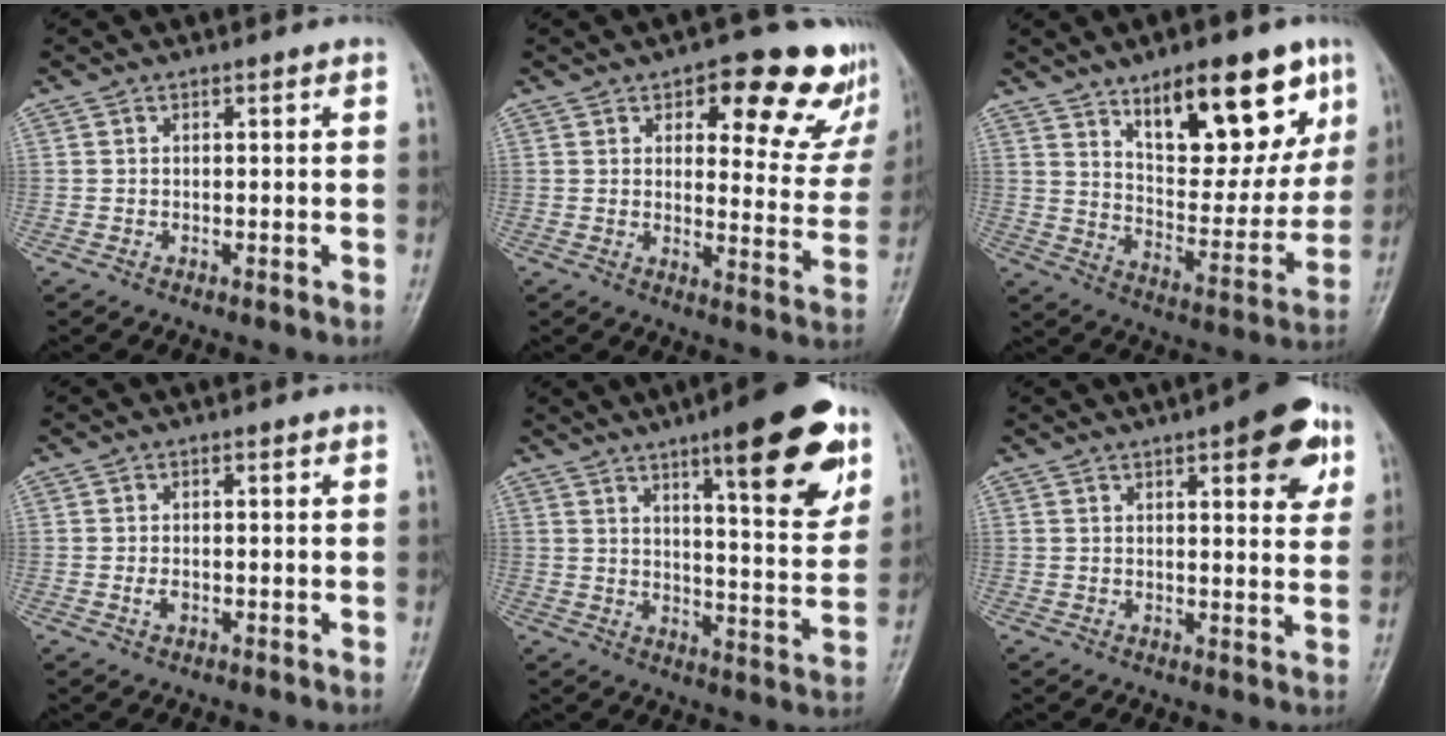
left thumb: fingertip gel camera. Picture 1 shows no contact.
{"total": 17.0, "force": [10.5, 7.7, 10.9], "torque": [-0.068, -0.053, 0.120]}
{"total": 20.3, "force": [11.1, 8.8, 14.6], "torque": [-0.157, -0.056, 0.179]}
{"total": 1.5, "force": [-0.3, 0.9, 1.1], "torque": [-0.021, 0.000, -0.005]}
{"total": 18.0, "force": [9.9, 4.3, 14.3], "torque": [-0.166, -0.048, 0.140]}
{"total": 10.5, "force": [5.0, 3.4, 8.5], "torque": [-0.081, -0.015, 0.057]}